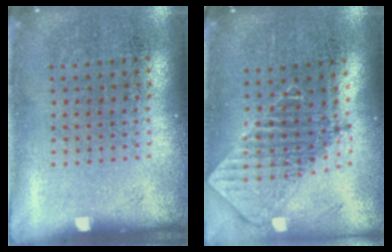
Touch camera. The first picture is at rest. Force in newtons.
{"total": 2.0, "press": 1.6, "slide": 1.2}